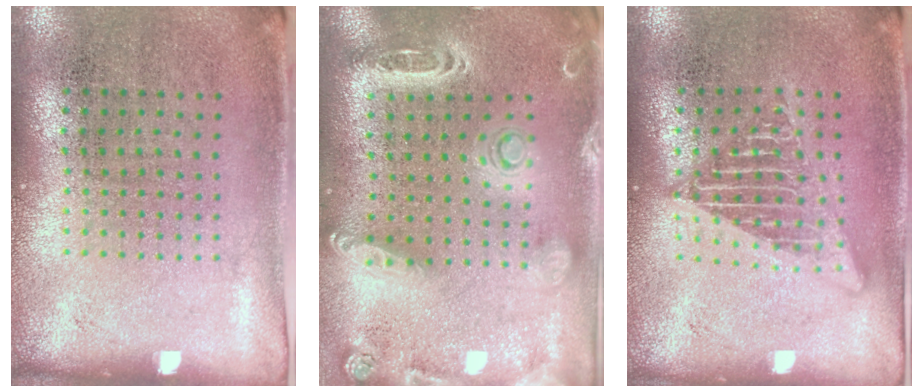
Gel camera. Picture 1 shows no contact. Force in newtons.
{"total": 2.5, "press": 2.3, "slide": 1.1}
{"total": 2.6, "press": 2.6, "slide": 0.3}